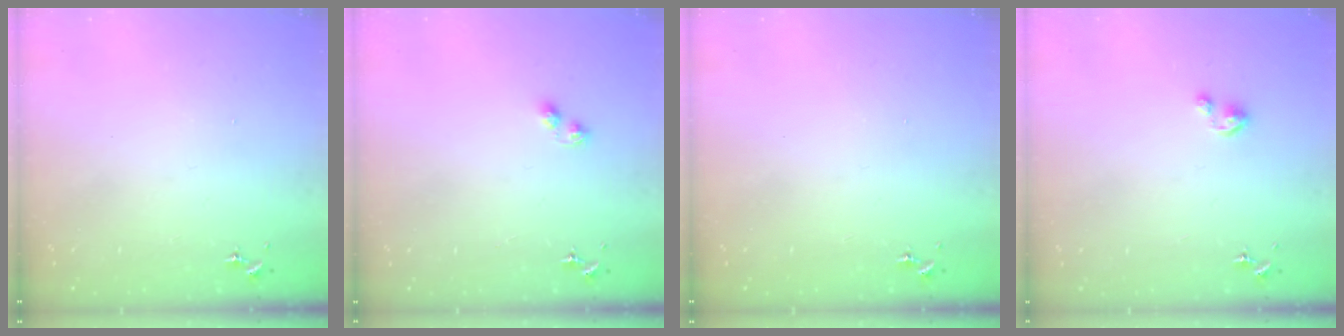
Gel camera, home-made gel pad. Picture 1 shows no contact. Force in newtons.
{"total": 2.9, "press": 2.8, "slide": 0.5}
{"total": 0.0}
{"total": 2.4, "press": 2.4, "slide": 0.2}